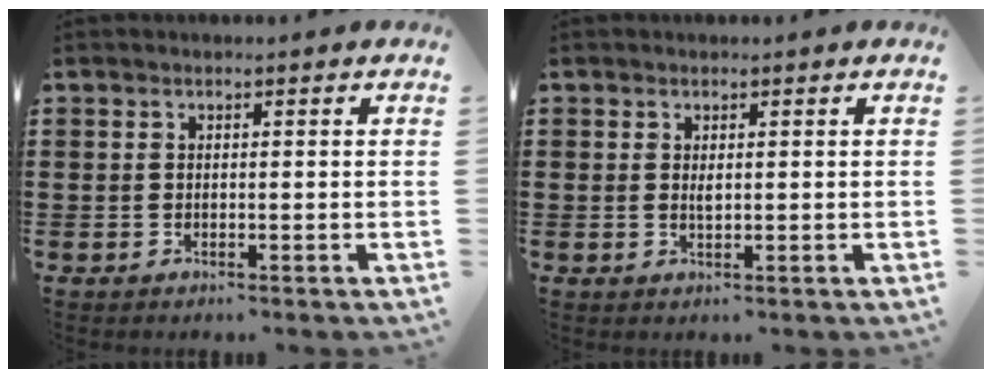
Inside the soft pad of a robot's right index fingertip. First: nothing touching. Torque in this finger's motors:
{"motor_torque": [2.14, 0.00, 0.23, 0.01]}